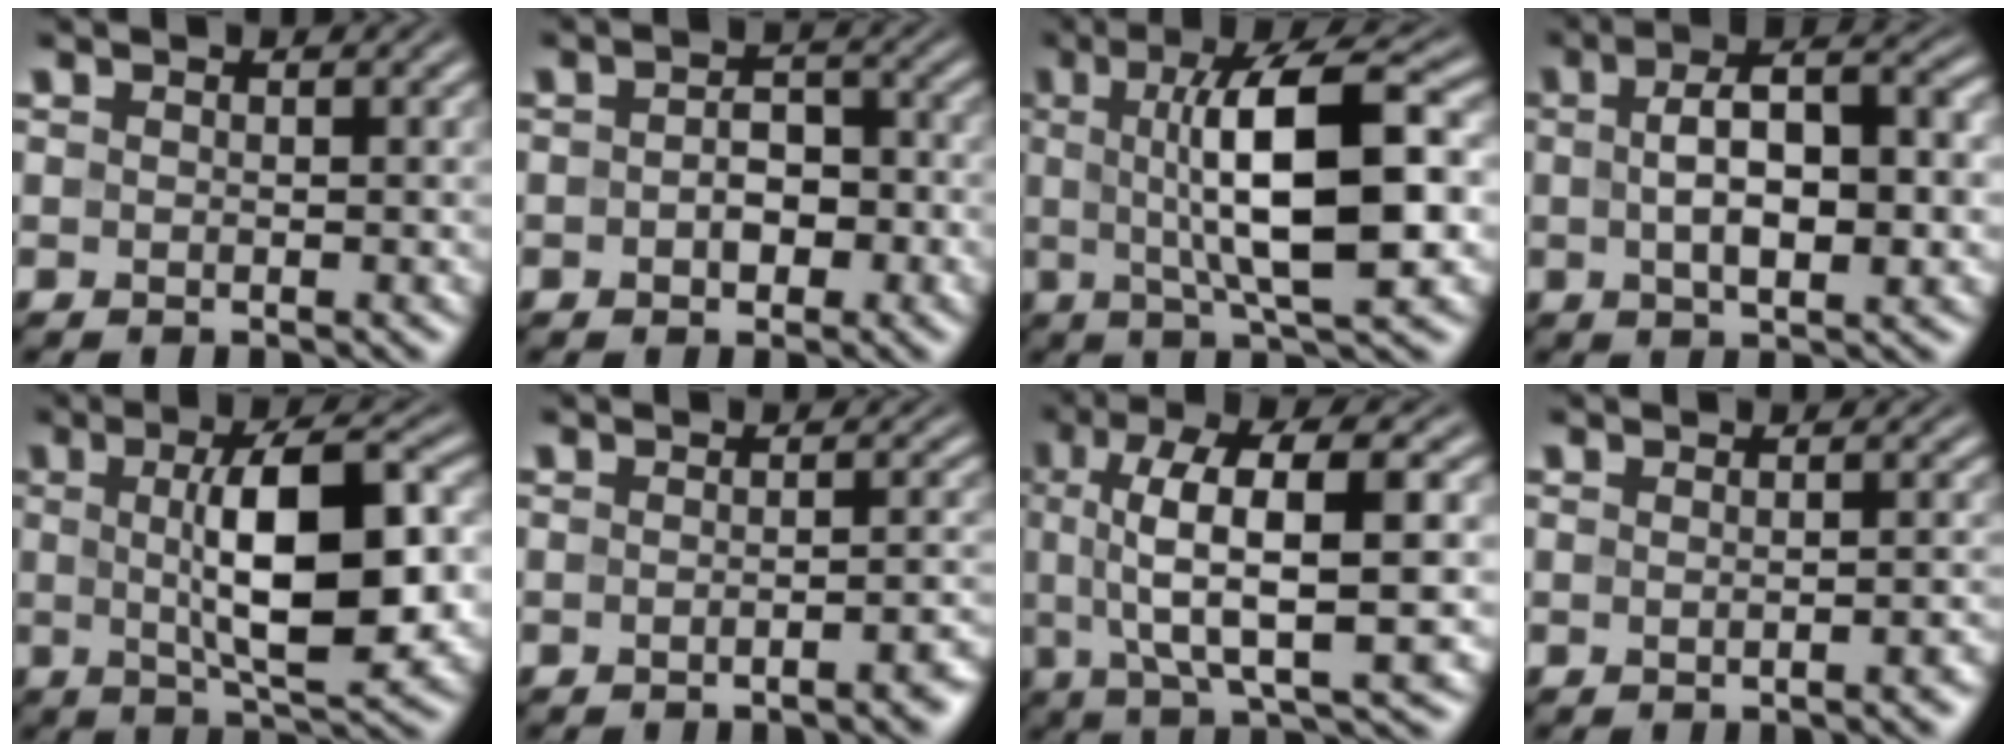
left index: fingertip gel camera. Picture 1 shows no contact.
{"total": 3.1, "force": [-0.6, 2.1, 2.2], "torque": [-0.033, 0.001, -0.015]}
{"total": 10.8, "force": [0.8, 3.1, 10.3], "torque": [-0.153, 0.011, 0.011]}
{"total": 9.1, "force": [0.7, 3.9, 8.2], "torque": [-0.123, 0.014, 0.005]}
{"total": 9.8, "force": [0.4, 3.1, 9.3], "torque": [-0.140, 0.005, 0.005]}
{"total": 3.1, "force": [-1.5, 1.0, 2.5], "torque": [-0.020, 0.005, -0.024]}
{"total": 10.0, "force": [1.4, 3.0, 9.4], "torque": [-0.151, 0.014, 0.021]}
{"total": 2.3, "force": [-0.3, 0.9, 2.1], "torque": [-0.008, 0.008, -0.005]}